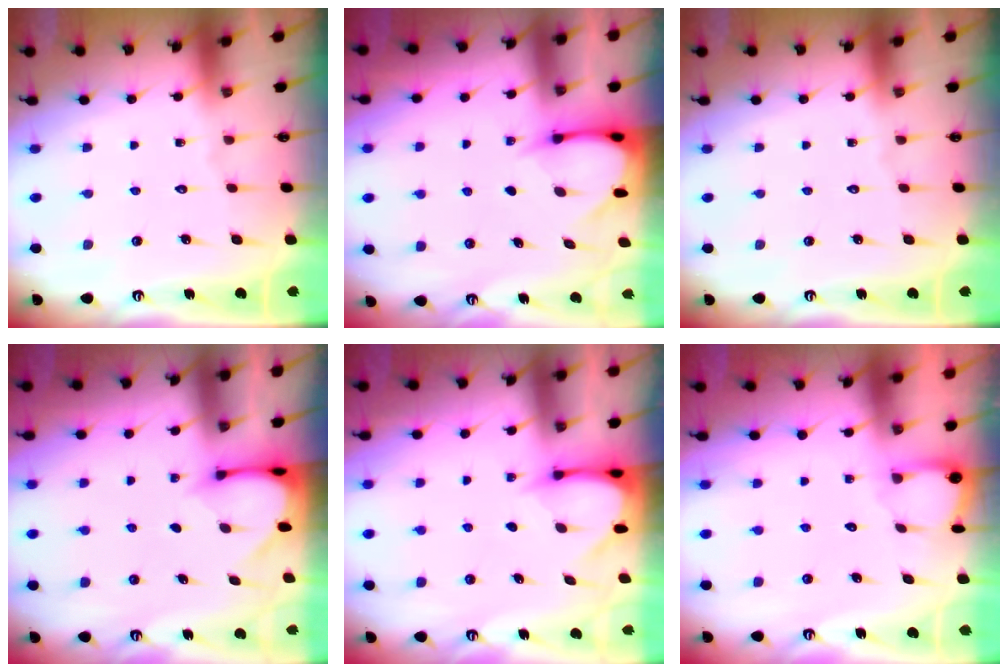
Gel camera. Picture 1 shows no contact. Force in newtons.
{"total": 3.7, "press": 3.6, "slide": 0.3}
{"total": 0.0}
{"total": 2.9, "press": 2.9, "slide": 0.3}
{"total": 3.7, "press": 3.7, "slide": 0.2}
{"total": 1.8, "press": 1.8, "slide": 0.1}